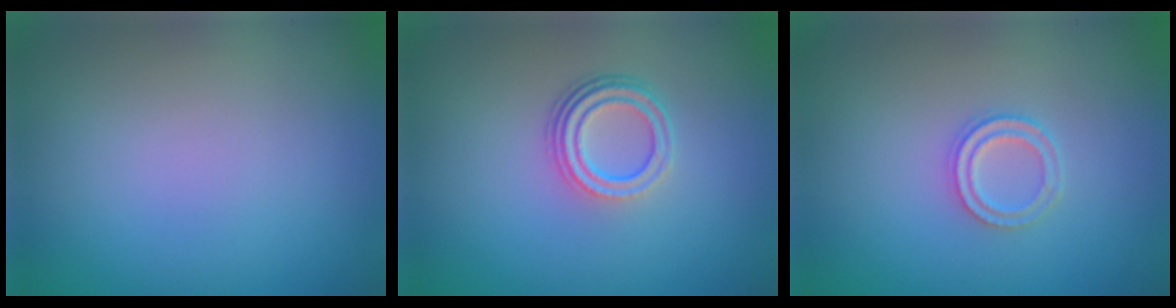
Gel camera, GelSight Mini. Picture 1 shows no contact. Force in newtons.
{"total": 3.3, "press": 2.4, "slide": 2.2}
{"total": 2.0, "press": 1.9, "slide": 0.4}